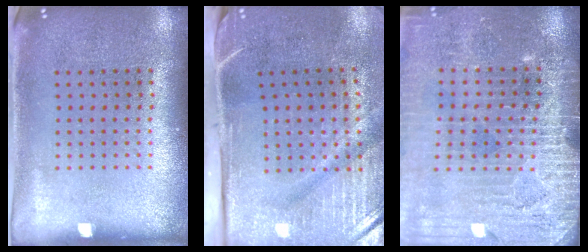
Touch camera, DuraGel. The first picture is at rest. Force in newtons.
{"total": 4.9, "press": 4.0, "slide": 2.8}
{"total": 3.2, "press": 3.1, "slide": 0.6}